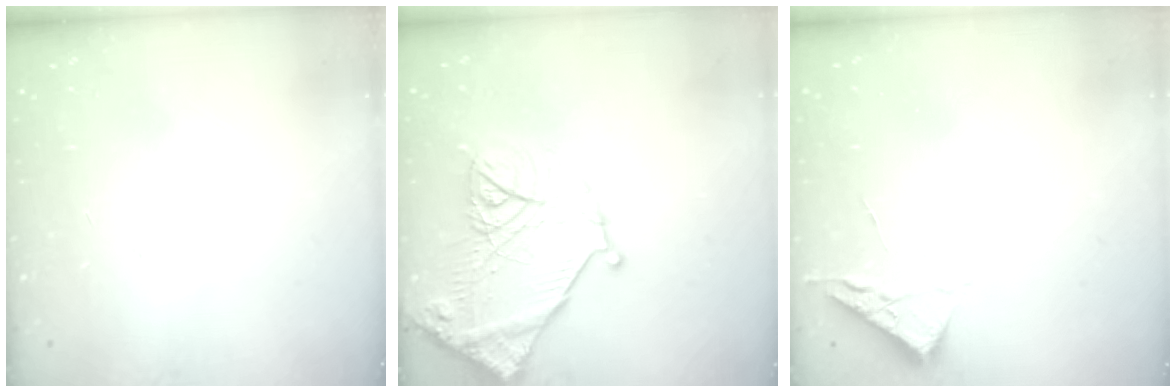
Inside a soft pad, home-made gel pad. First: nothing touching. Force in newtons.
{"total": 16.4, "press": 16.3, "slide": 1.6}
{"total": 3.5, "press": 3.4, "slide": 0.5}